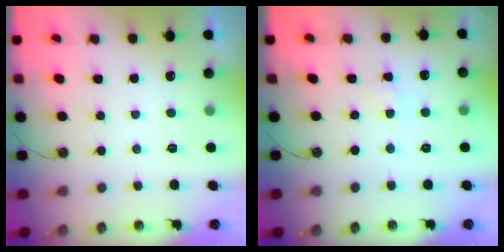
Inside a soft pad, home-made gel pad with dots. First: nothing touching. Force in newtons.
{"total": 2.8, "press": 2.8, "slide": 0.5}